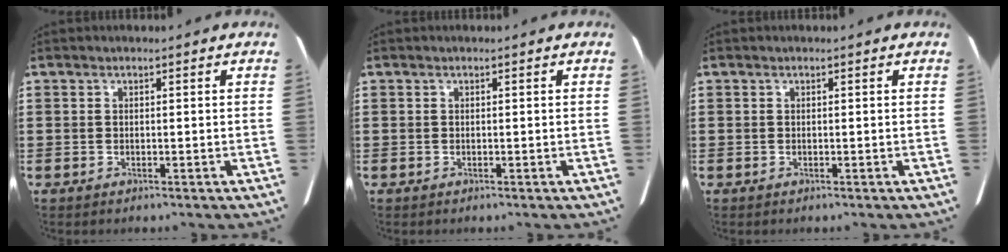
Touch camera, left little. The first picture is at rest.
{"total": 0.0}
{"total": 0.0}